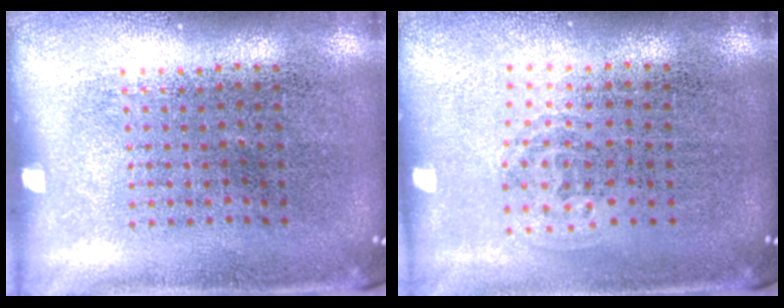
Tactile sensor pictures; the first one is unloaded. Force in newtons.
{"total": 1.0, "press": 0.6, "slide": 0.7}